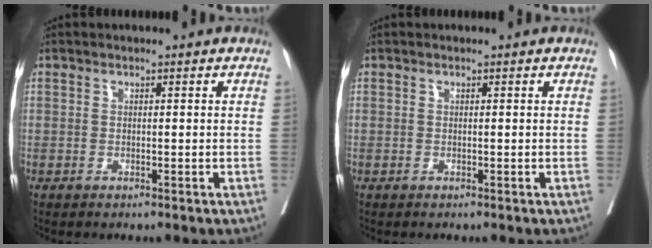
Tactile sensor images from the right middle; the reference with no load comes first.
{"total": 0.0}